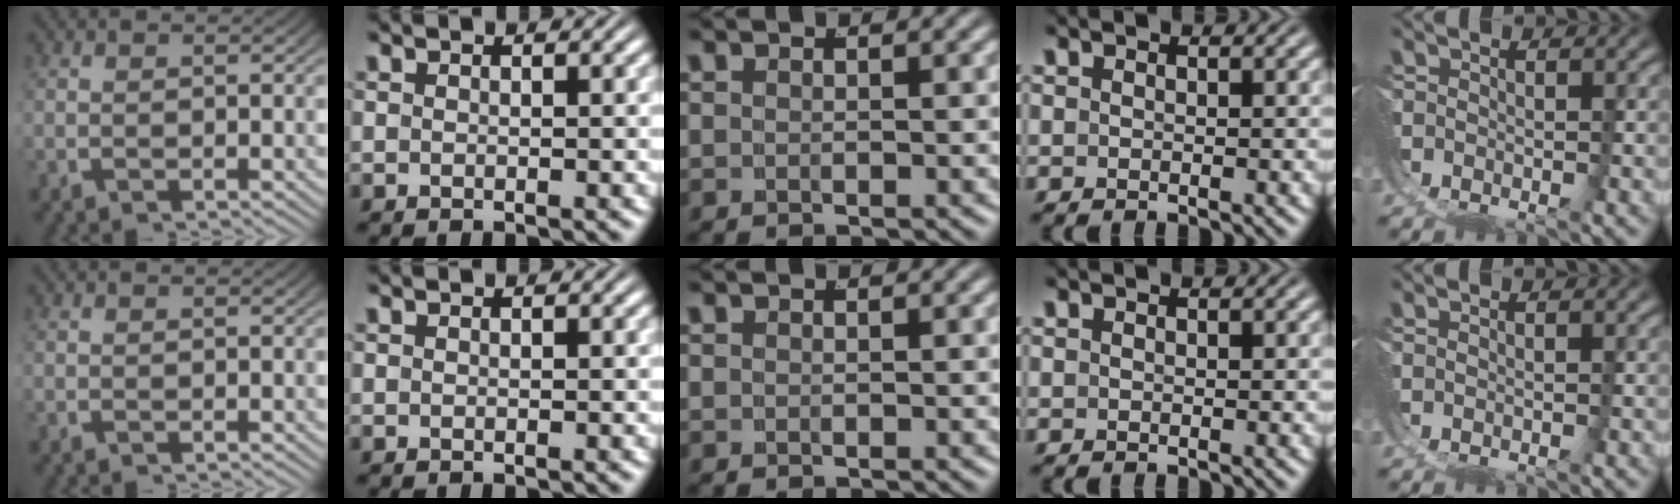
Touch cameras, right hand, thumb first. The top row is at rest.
{"little": {"total": 0.8, "force": [0.2, -0.8, -0.2], "torque": [0.006, 0.001, 0.007]}}